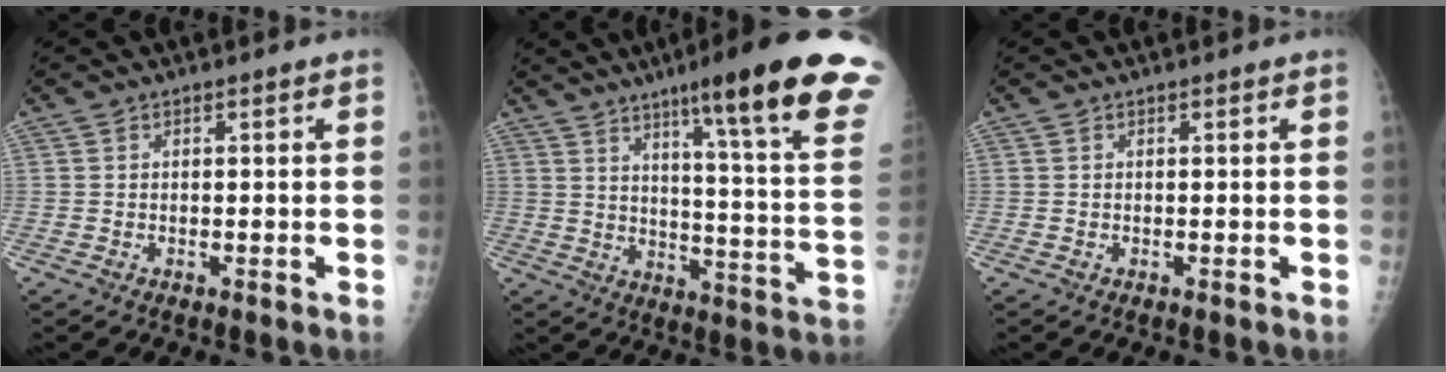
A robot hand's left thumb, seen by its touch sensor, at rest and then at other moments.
{"total": 24.2, "force": [15.0, 1.7, 18.9], "torque": [-0.244, -0.071, 0.203]}
{"total": 0.0}